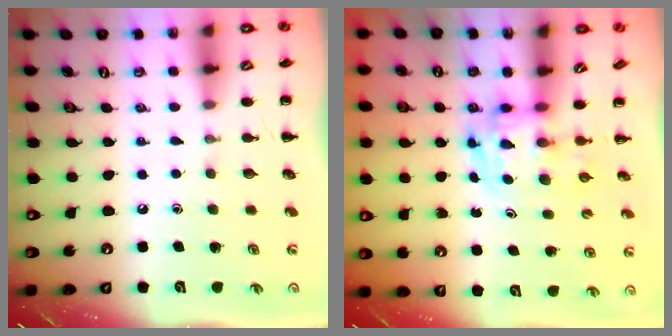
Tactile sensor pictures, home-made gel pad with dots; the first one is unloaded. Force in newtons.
{"total": 3.5, "press": 3.5, "slide": 0.6}